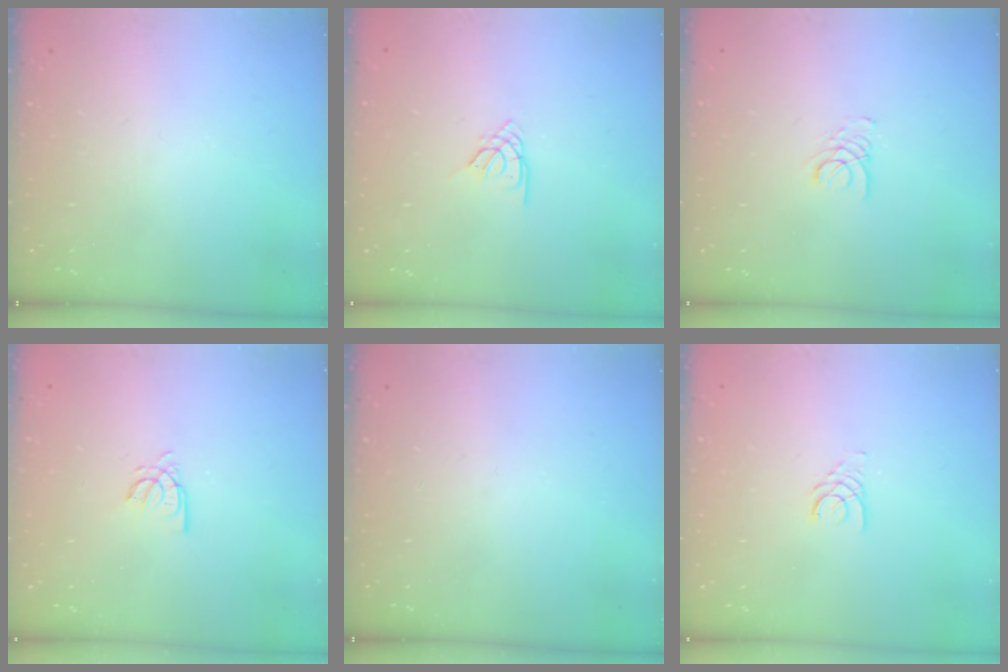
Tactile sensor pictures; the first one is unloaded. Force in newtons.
{"total": 2.3, "press": 2.3, "slide": 0.5}
{"total": 1.9, "press": 1.9, "slide": 0.2}
{"total": 5.0, "press": 5.0, "slide": 0.4}
{"total": 0.0}
{"total": 2.5, "press": 2.5, "slide": 0.3}